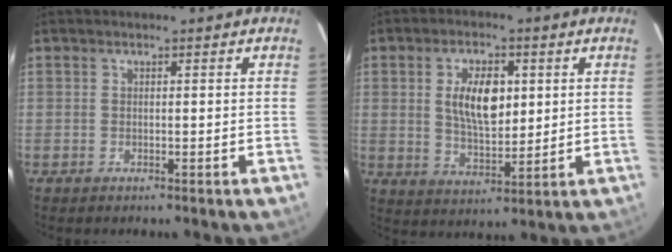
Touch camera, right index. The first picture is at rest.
{"total": 9.6, "force": [2.2, 4.7, 8.1], "torque": [-0.147, 0.004, 0.045]}